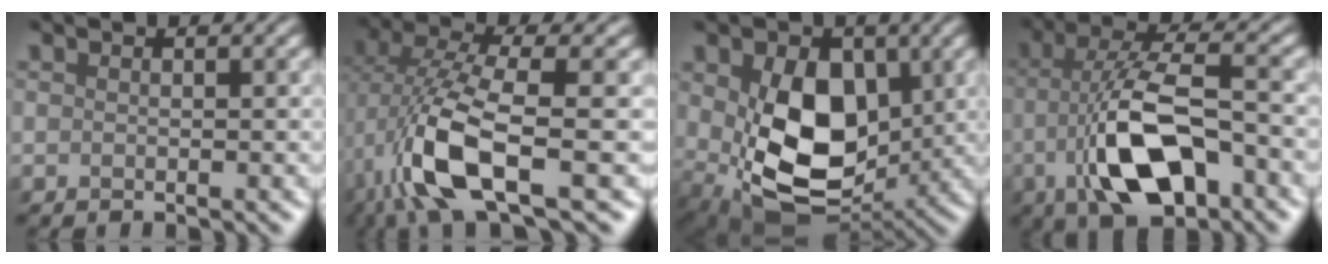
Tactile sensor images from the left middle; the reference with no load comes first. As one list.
[{"total": 8.6, "force": [-2.0, 2.6, 7.9], "torque": [-0.181, 0.001, -0.047]}, {"total": 9.6, "force": [0.3, 6.4, 7.2], "torque": [-0.143, -0.024, 0.015]}, {"total": 9.2, "force": [-3.2, 3.7, 7.8], "torque": [-0.162, 0.010, -0.064]}]